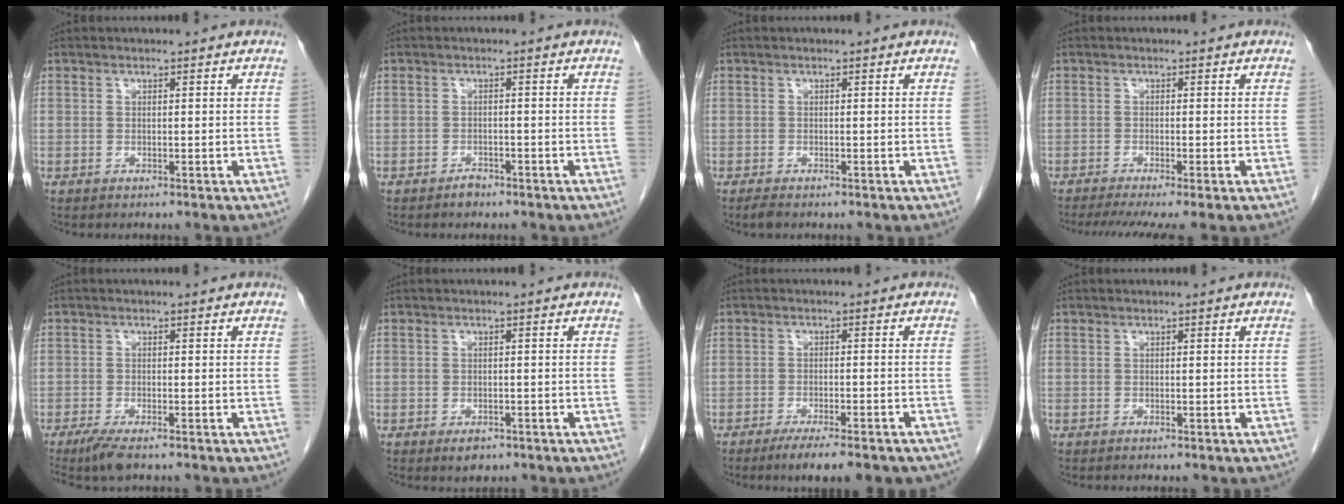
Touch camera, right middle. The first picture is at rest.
{"total": 1.5, "force": [-1.3, 0.7, 0.4], "torque": [-0.007, 0.003, -0.019]}
{"total": 1.2, "force": [-1.0, 0.3, 0.7], "torque": [-0.019, -0.004, -0.017]}
{"total": 7.2, "force": [-5.6, 0.1, 4.5], "torque": [-0.064, -0.015, -0.090]}
{"total": 4.0, "force": [-2.9, 0.6, 2.7], "torque": [-0.052, -0.011, -0.052]}
{"total": 2.2, "force": [-1.4, 1.2, 1.2], "torque": [-0.017, 0.000, -0.013]}
{"total": 10.2, "force": [-8.0, 2.1, 6.0], "torque": [-0.066, -0.008, -0.107]}
{"total": 0.0}